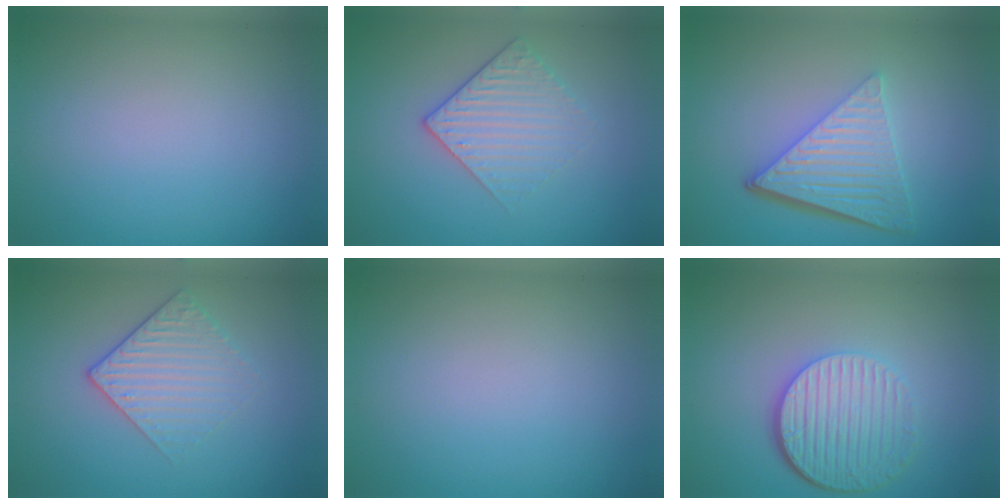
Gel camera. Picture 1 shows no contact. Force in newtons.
{"total": 2.9, "press": 2.6, "slide": 1.2}
{"total": 6.5, "press": 4.3, "slide": 4.9}
{"total": 2.9, "press": 2.6, "slide": 1.2}
{"total": 0.0}
{"total": 5.8, "press": 4.1, "slide": 4.1}